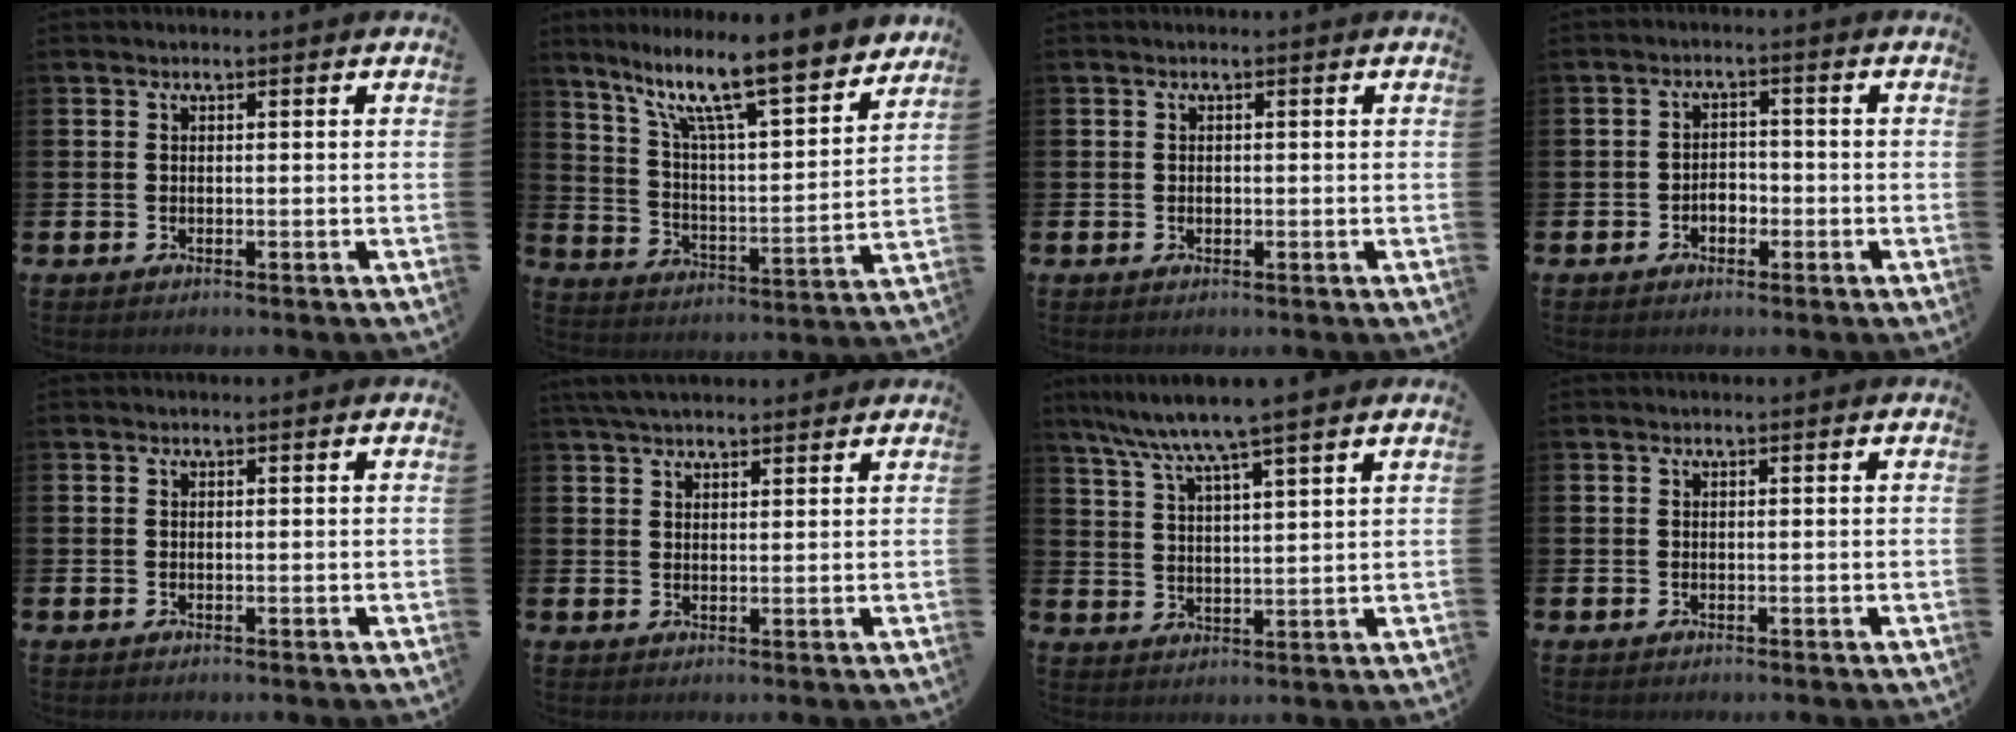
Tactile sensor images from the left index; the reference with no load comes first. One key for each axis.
{"total": 12.2, "fx": 9.8, "fy": 1.7, "fz": 7.1, "tx": -0.162, "ty": -0.066, "tz": 0.161}
{"total": 0.5, "fx": 0.0, "fy": 0.5, "fz": 0.2, "tx": -0.005, "ty": 0.004, "tz": -0.001}
{"total": 2.3, "fx": -1.1, "fy": 1.6, "fz": 1.2, "tx": -0.023, "ty": 0.005, "tz": -0.026}
{"total": 0.0}
{"total": 4.2, "fx": 3.8, "fy": 1.1, "fz": 1.4, "tx": -0.033, "ty": -0.008, "tz": 0.071}
{"total": 7.6, "fx": 6.8, "fy": -0.1, "fz": 3.4, "tx": -0.094, "ty": -0.027, "tz": 0.120}
{"total": 0.0}